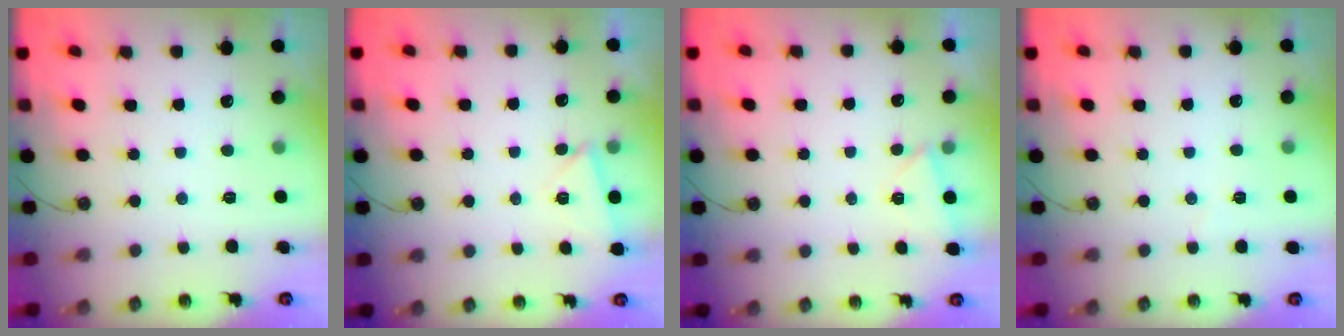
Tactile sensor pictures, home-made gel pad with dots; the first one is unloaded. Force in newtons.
{"total": 2.7, "press": 2.4, "slide": 1.2}
{"total": 2.8, "press": 1.9, "slide": 2.1}
{"total": 2.6, "press": 2.5, "slide": 0.8}